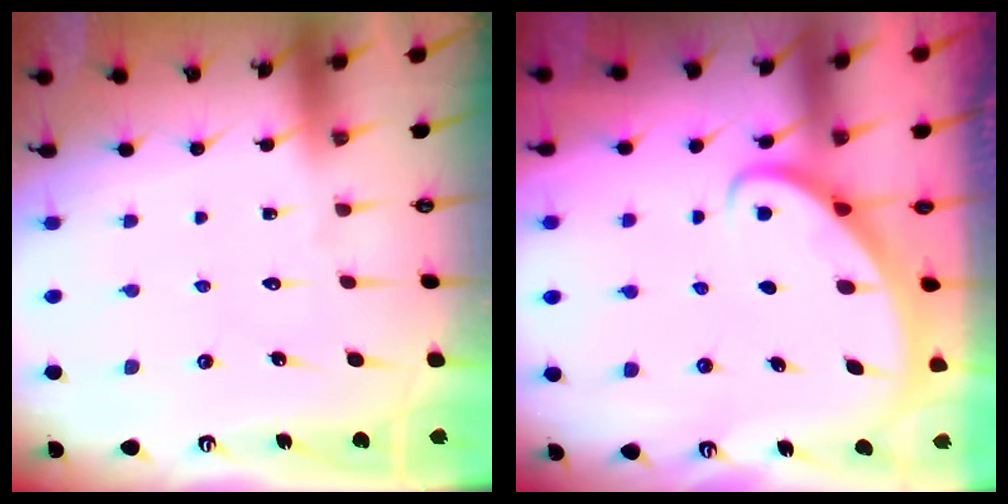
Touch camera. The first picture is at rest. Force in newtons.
{"total": 2.8, "press": 2.8, "slide": 0.2}